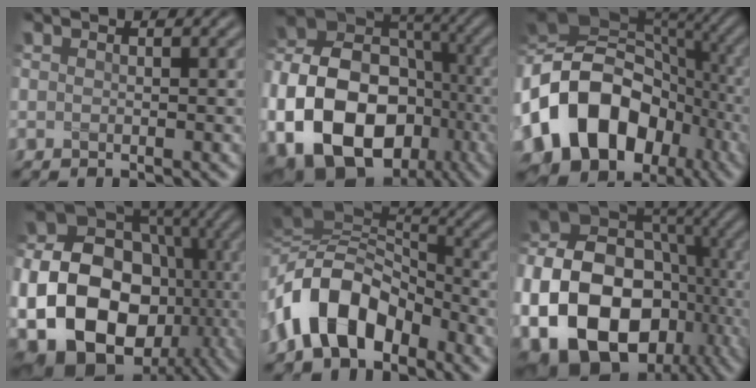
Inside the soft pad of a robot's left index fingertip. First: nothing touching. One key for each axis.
{"total": 17.9, "fx": -5.4, "fy": 13.4, "fz": 10.6, "tx": -0.208, "ty": -0.023, "tz": -0.092}
{"total": 17.5, "fx": -5.3, "fy": 13.6, "fz": 9.7, "tx": -0.206, "ty": 0.009, "tz": -0.106}
{"total": 23.8, "fx": -4.5, "fy": 19.8, "fz": 12.4, "tx": -0.241, "ty": -0.018, "tz": -0.111}
{"total": 9.7, "fx": -3.6, "fy": 6.0, "fz": 6.8, "tx": -0.121, "ty": 0.025, "tz": -0.080}
{"total": 22.3, "fx": -6.1, "fy": 16.9, "fz": 13.2, "tx": -0.251, "ty": -0.022, "tz": -0.110}